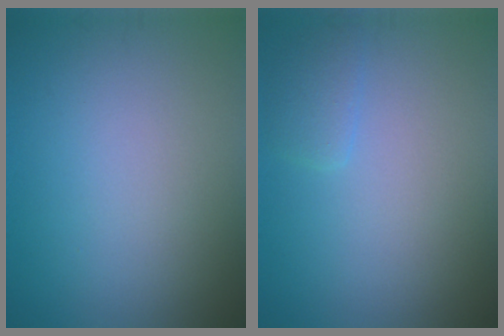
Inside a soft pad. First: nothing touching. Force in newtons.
{"total": 1.4, "press": 1.4, "slide": 0.1}